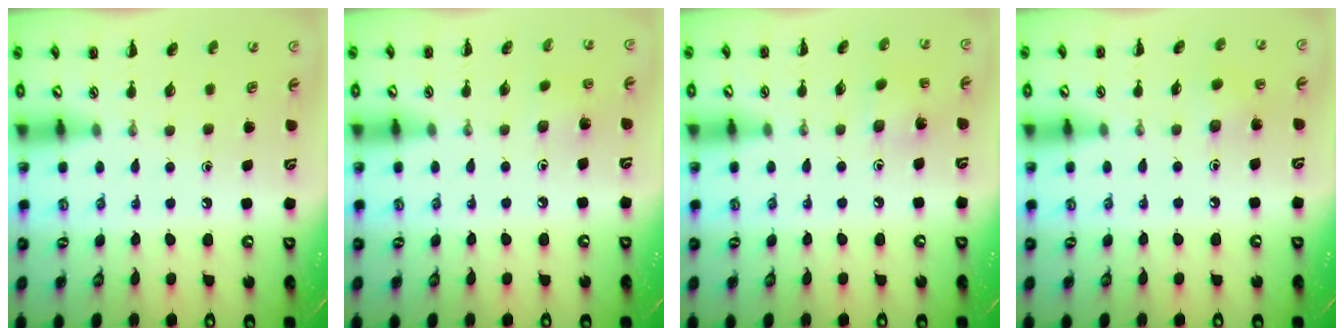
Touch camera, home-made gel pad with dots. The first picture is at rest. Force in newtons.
{"total": 2.4, "press": 2.4, "slide": 0.6}
{"total": 5.4, "press": 5.3, "slide": 1.1}
{"total": 6.2, "press": 6.1, "slide": 1.2}